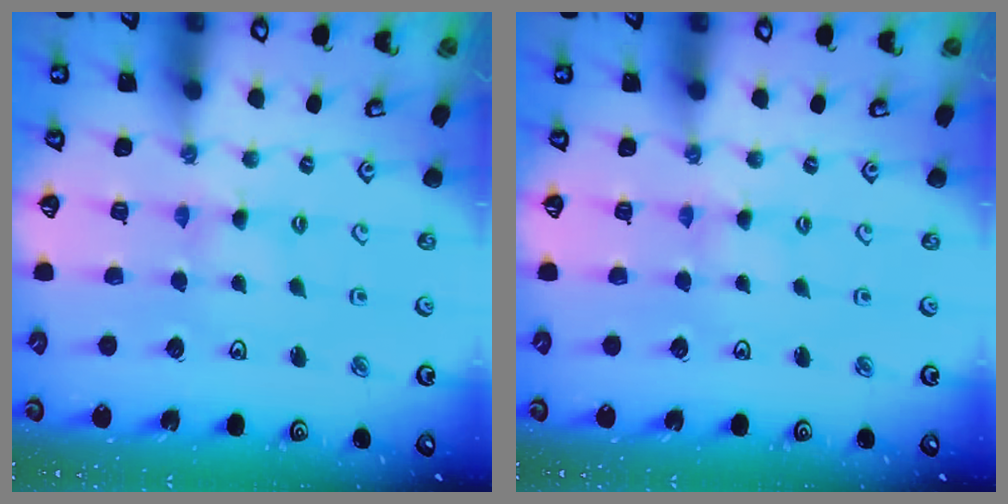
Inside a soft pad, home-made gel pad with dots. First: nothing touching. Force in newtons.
{"total": 0.8, "press": 0.8, "slide": 0.1}